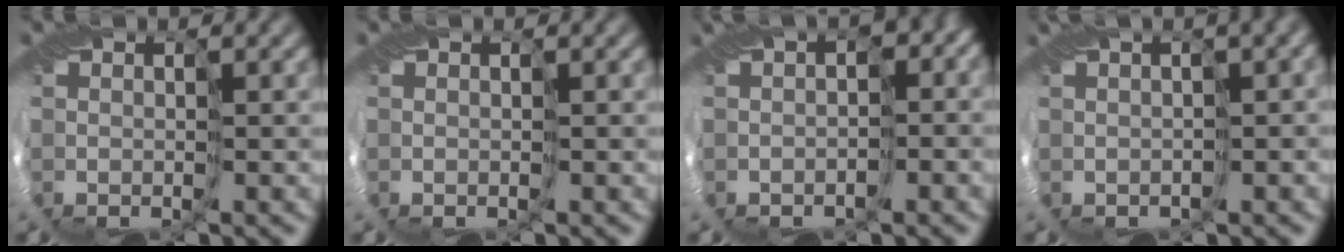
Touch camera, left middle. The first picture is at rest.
{"total": 0.0}
{"total": 6.3, "force": [0.8, 4.0, 4.9], "torque": [-0.060, 0.013, 0.008]}
{"total": 5.8, "force": [2.5, 1.9, 4.8], "torque": [-0.062, 0.025, 0.043]}